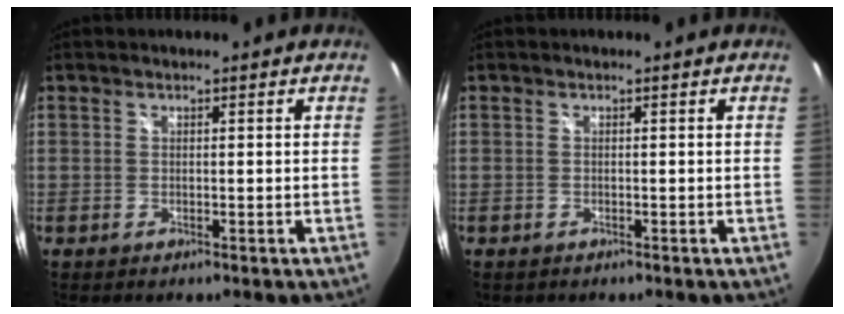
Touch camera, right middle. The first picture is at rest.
{"total": 0.7, "force": [-0.4, 0.5, 0.1], "torque": [-0.005, -0.003, -0.007]}